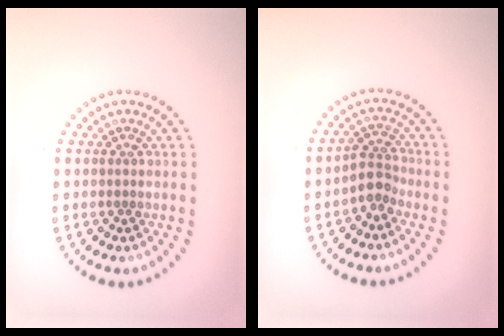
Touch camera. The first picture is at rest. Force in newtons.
{"total": 2.2, "press": 1.8, "slide": 1.3}